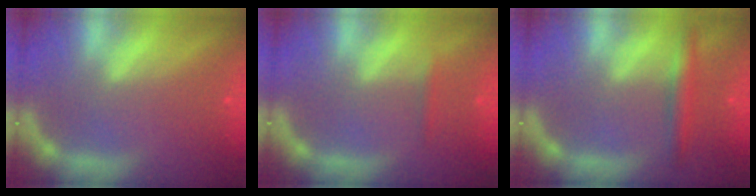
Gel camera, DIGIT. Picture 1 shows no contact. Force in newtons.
{"total": 0.9}
{"total": 3.0}